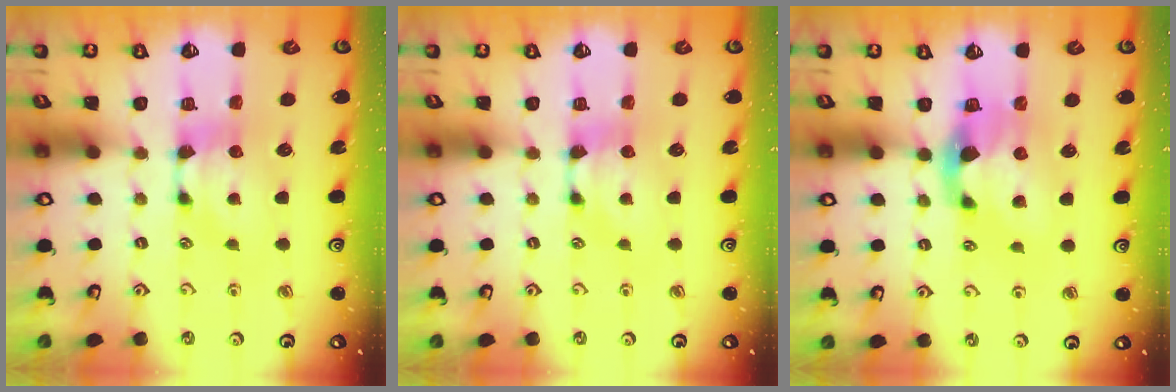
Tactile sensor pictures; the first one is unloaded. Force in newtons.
{"total": 0.0}
{"total": 2.9, "press": 2.6, "slide": 1.3}